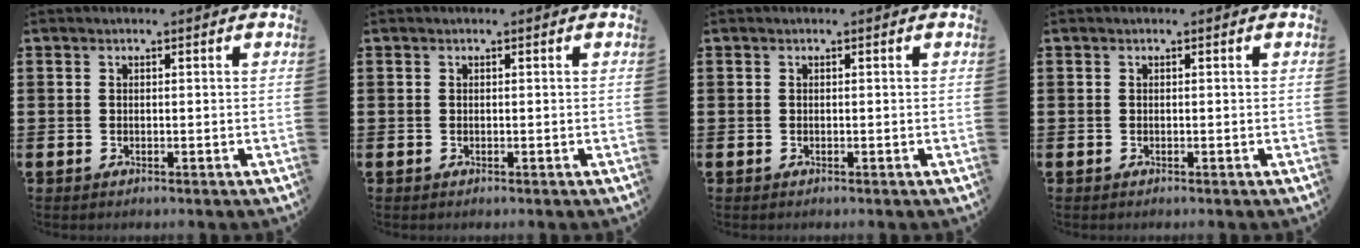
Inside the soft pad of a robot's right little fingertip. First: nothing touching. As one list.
[{"total": 0.0}, {"total": 0.0}, {"total": 0.0}]